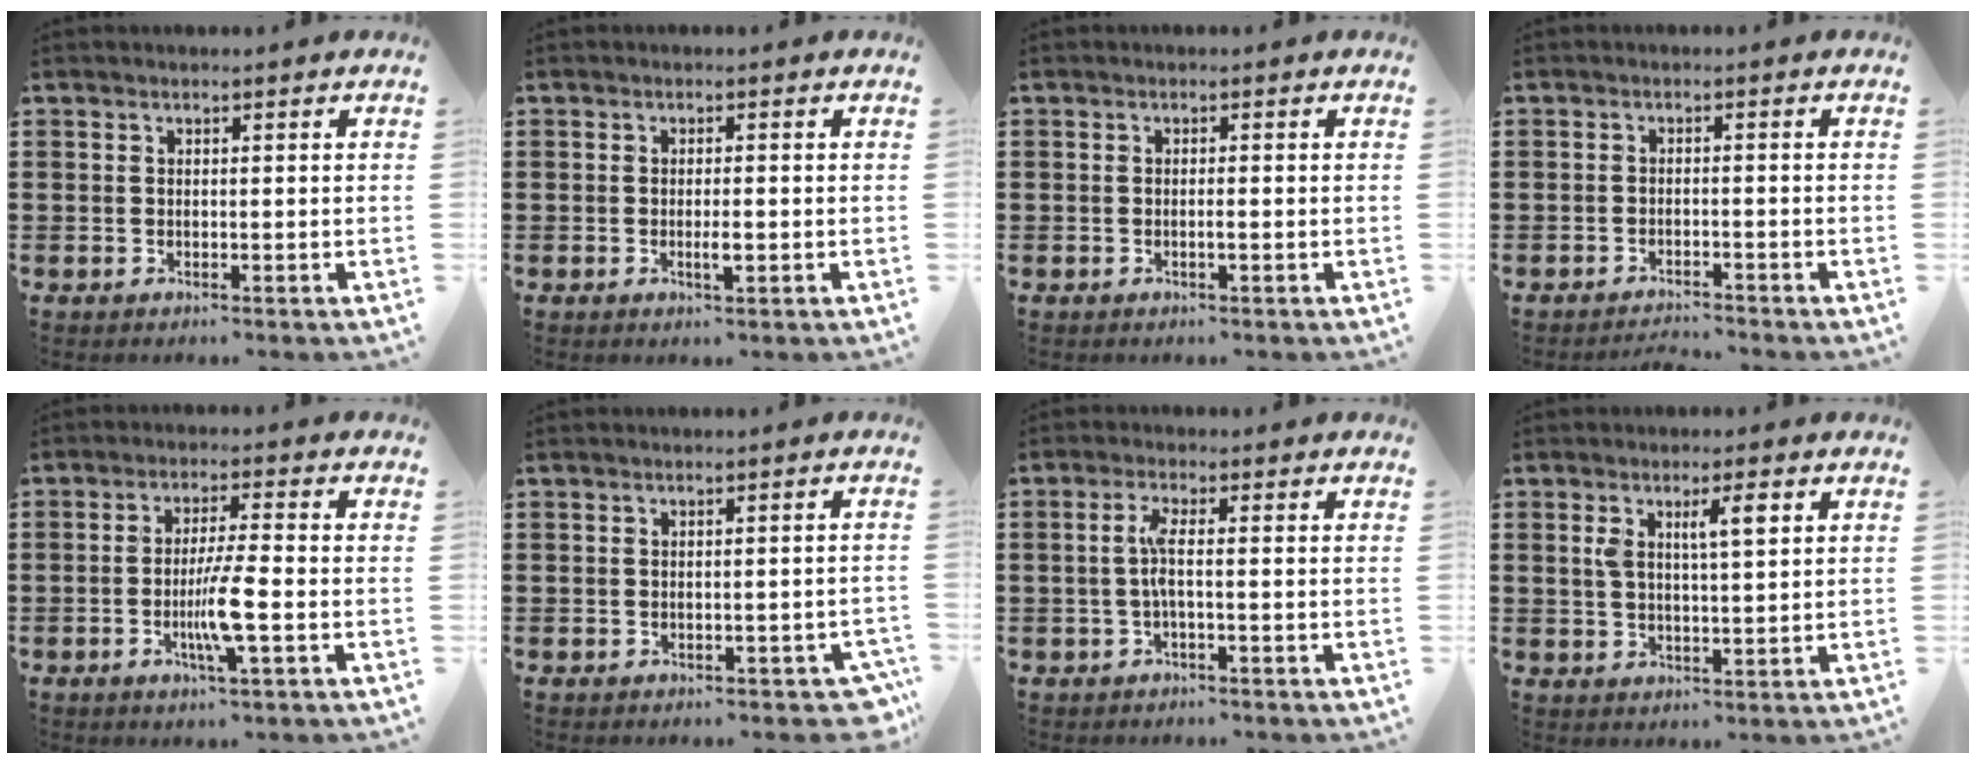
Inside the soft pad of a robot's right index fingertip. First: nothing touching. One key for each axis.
{"total": 2.1, "fx": -0.5, "fy": 0.3, "fz": 2.0, "tx": -0.034, "ty": -0.001, "tz": -0.009}
{"total": 0.9, "fx": -0.3, "fy": -0.1, "fz": 0.8, "tx": -0.014, "ty": -0.004, "tz": -0.005}
{"total": 1.7, "fx": -1.7, "fy": -0.1, "fz": 0.2, "tx": -0.007, "ty": 0.002, "tz": -0.036}
{"total": 6.5, "fx": -1.8, "fy": 0.2, "fz": 6.3, "tx": -0.118, "ty": -0.013, "tz": -0.036}
{"total": 1.4, "fx": -0.8, "fy": 0.5, "fz": 1.0, "tx": -0.021, "ty": -0.001, "tz": -0.017}
{"total": 3.3, "fx": -0.4, "fy": 0.2, "fz": 3.2, "tx": -0.069, "ty": -0.004, "tz": -0.014}
{"total": 4.8, "fx": 1.7, "fy": 1.2, "fz": 4.3, "tx": -0.081, "ty": 0.004, "tz": 0.024}